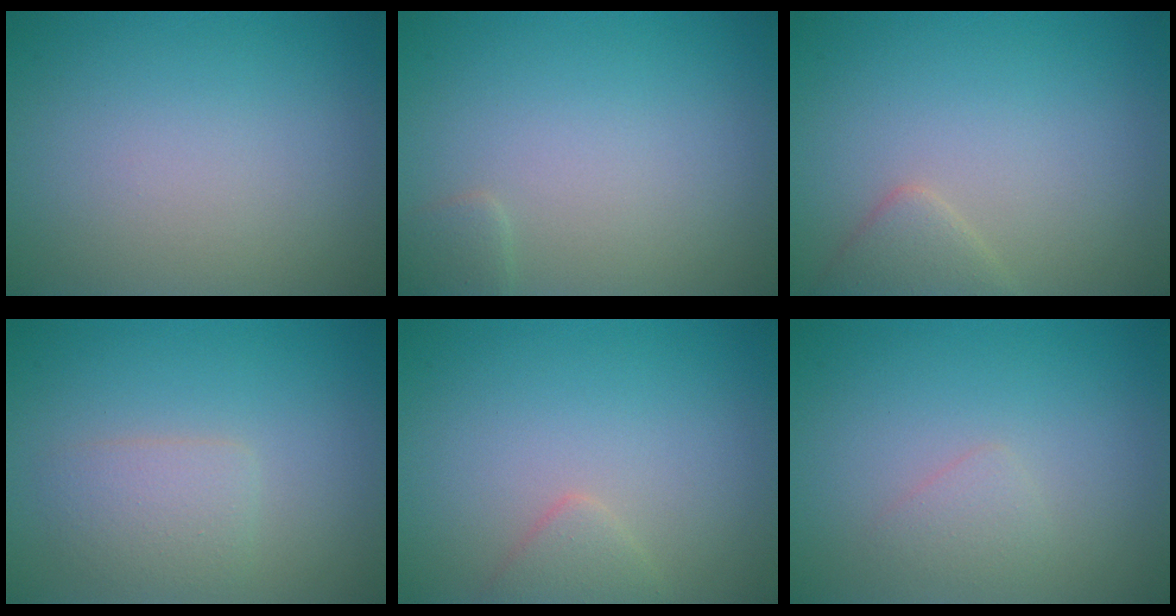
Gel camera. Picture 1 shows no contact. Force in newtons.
{"total": 1.0, "press": 1.0, "slide": 0.1}
{"total": 1.9, "press": 1.9, "slide": 0.1}
{"total": 2.3, "press": 2.3, "slide": 0.1}
{"total": 1.4, "press": 1.4, "slide": 0.1}
{"total": 1.1, "press": 1.1, "slide": 0.1}